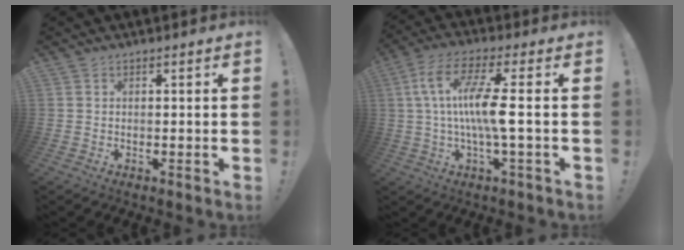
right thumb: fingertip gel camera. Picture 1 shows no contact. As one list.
[{"total": 13.3, "force": [0.4, 1.7, 13.2], "torque": [-0.258, -0.004, -0.004]}]